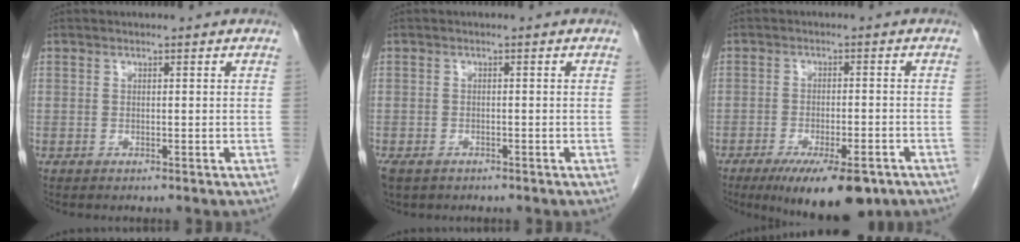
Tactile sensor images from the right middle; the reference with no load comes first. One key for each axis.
{"total": 3.9, "fx": -2.6, "fy": 2.3, "fz": 1.6, "tx": -0.034, "ty": -0.005, "tz": -0.041}
{"total": 11.5, "fx": -7.7, "fy": 3.1, "fz": 7.9, "tx": -0.112, "ty": -0.015, "tz": -0.114}